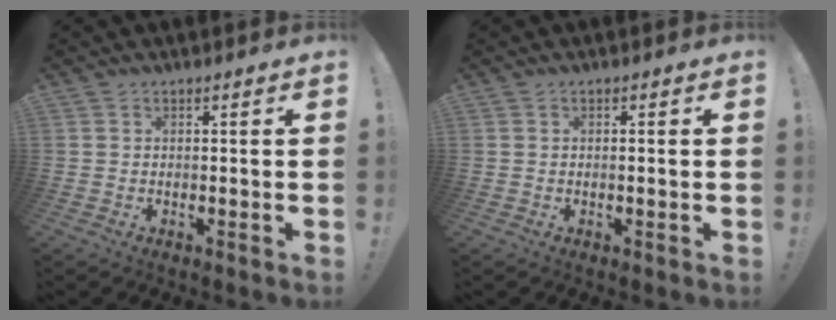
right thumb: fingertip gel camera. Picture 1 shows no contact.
{"total": 0.9, "force": [-0.2, 0.0, 0.9], "torque": [-0.009, -0.002, -0.005]}